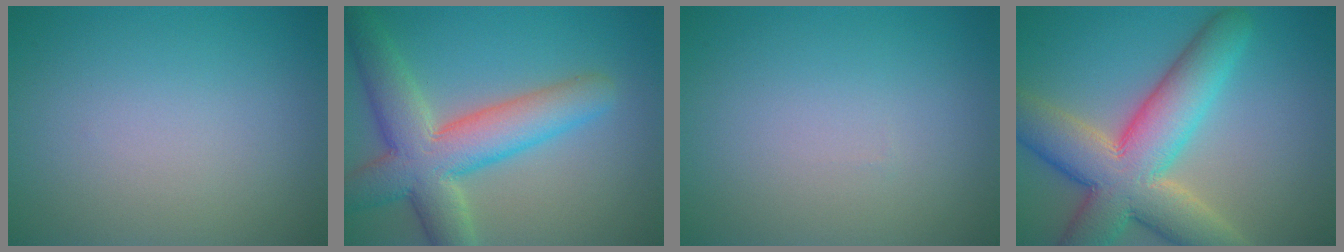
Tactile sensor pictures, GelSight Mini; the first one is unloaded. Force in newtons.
{"total": 8.2, "press": 8.2, "slide": 0.5}
{"total": 0.0}
{"total": 10.7, "press": 10.7, "slide": 0.9}